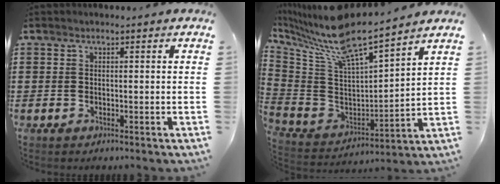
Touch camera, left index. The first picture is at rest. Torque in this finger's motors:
{"motor_torque": [1.16, 0.98, 0.48, 0.21]}